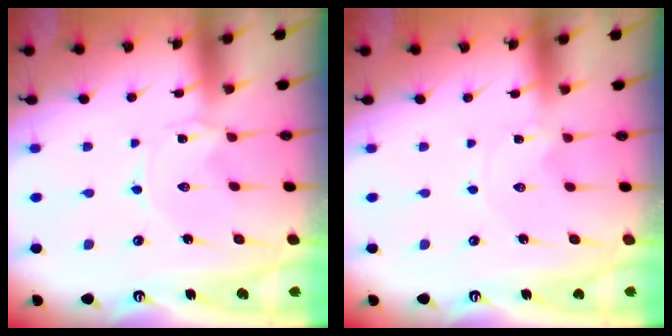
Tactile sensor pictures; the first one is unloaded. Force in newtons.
{"total": 0.0}